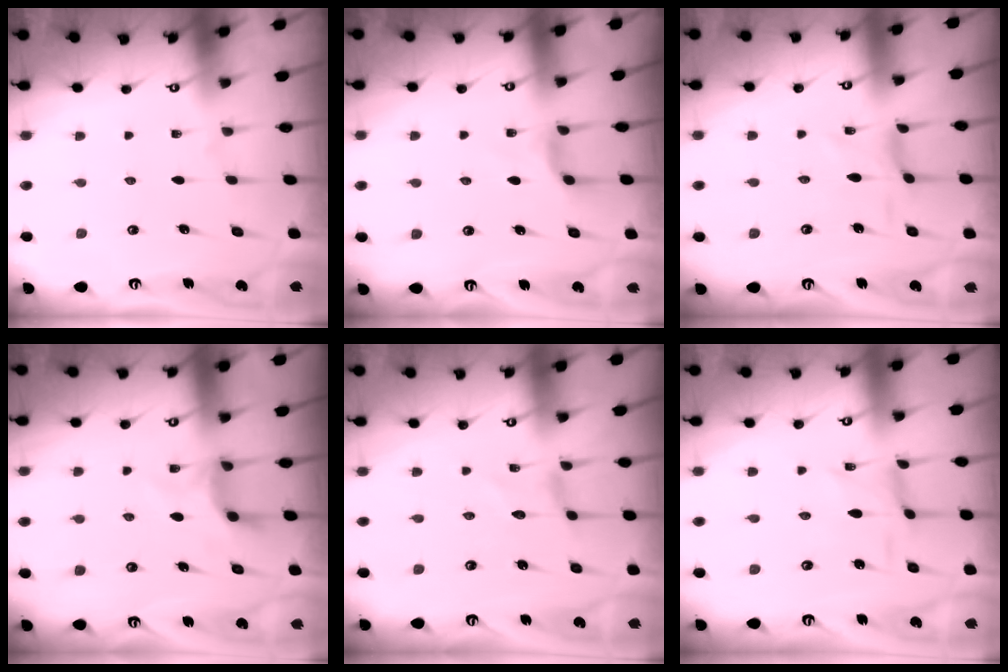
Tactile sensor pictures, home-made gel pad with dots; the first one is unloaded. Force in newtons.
{"total": 3.7, "press": 3.7, "slide": 0.5}
{"total": 1.7, "press": 1.6, "slide": 0.4}
{"total": 5.5, "press": 5.5, "slide": 0.6}
{"total": 0.0}
{"total": 1.2, "press": 1.2, "slide": 0.2}